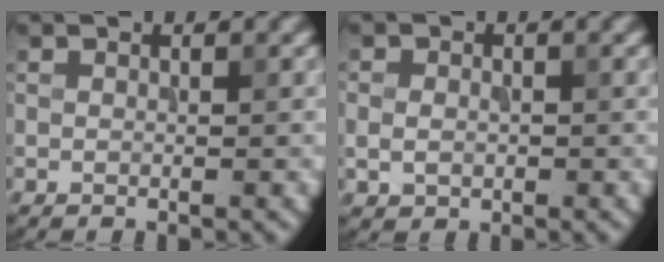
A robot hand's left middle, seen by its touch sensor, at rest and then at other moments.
{"total": 2.0, "force": [-0.2, 1.7, 1.1], "torque": [-0.020, -0.003, -0.002]}